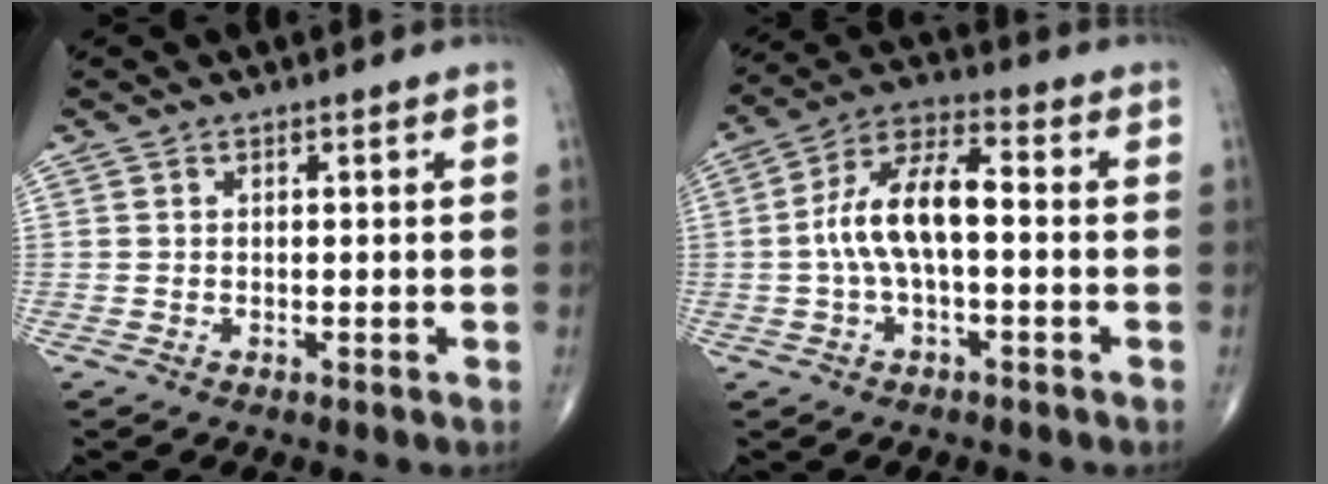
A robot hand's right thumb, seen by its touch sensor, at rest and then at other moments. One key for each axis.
{"total": 10.9, "fx": -0.7, "fy": 4.6, "fz": 9.8, "tx": -0.195, "ty": 0.041, "tz": -0.019}